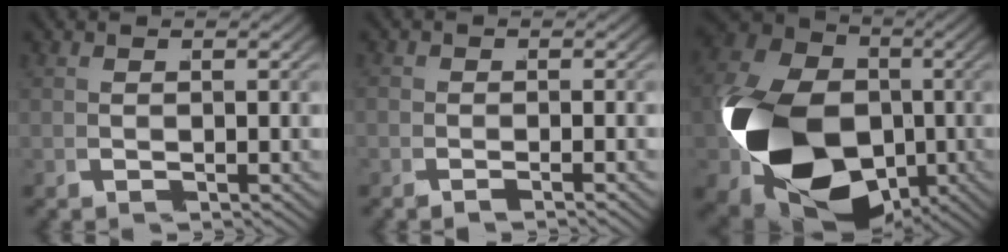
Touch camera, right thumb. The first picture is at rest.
{"total": 1.2, "force": [-0.8, 0.7, 0.4], "torque": [-0.007, 0.003, -0.026]}
{"total": 23.3, "force": [-3.2, 16.7, 16.0], "torque": [-0.337, -0.068, -0.027]}